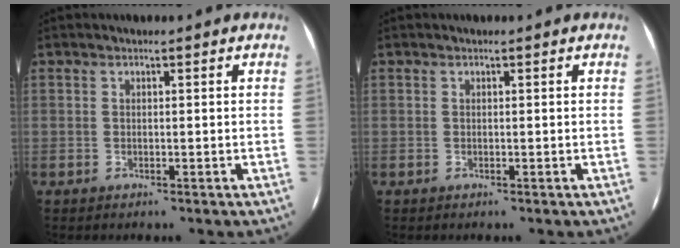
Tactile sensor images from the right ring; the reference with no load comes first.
{"total": 0.0}